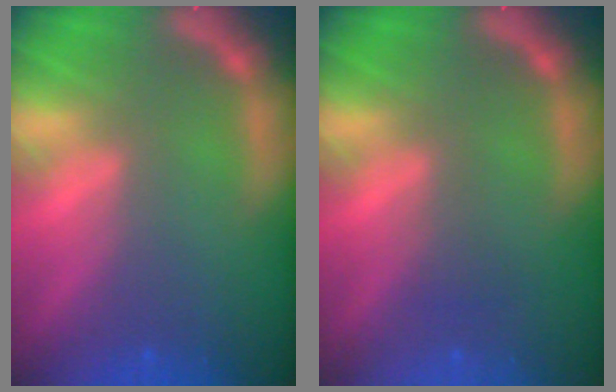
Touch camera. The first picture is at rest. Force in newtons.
{"total": 1.0}